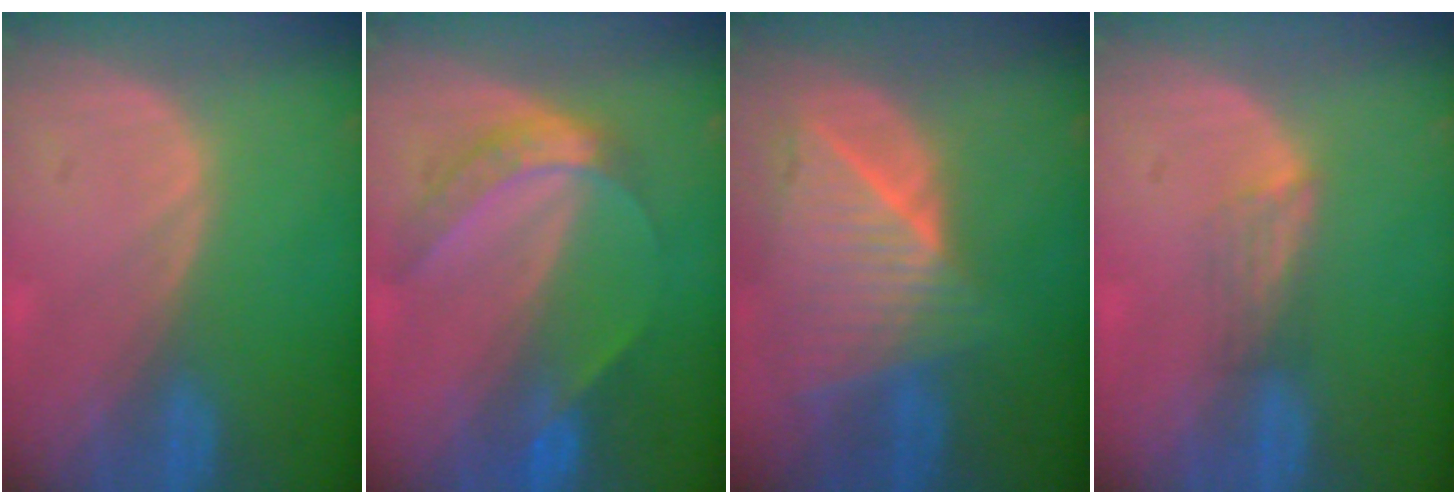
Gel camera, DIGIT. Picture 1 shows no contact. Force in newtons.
{"total": 6.2, "press": 5.2, "slide": 3.3}
{"total": 9.2, "press": 8.3, "slide": 4.0}
{"total": 2.4, "press": 1.9, "slide": 1.5}